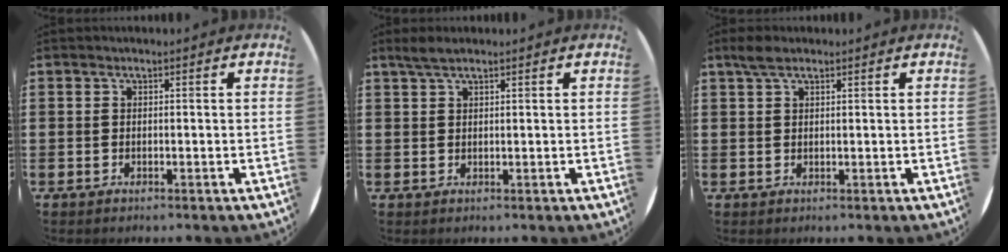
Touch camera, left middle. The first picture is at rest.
{"total": 2.0, "force": [1.6, 0.3, 1.1], "torque": [-0.023, 0.005, 0.029]}
{"total": 2.2, "force": [1.6, 0.9, 1.2], "torque": [-0.026, 0.007, 0.028]}